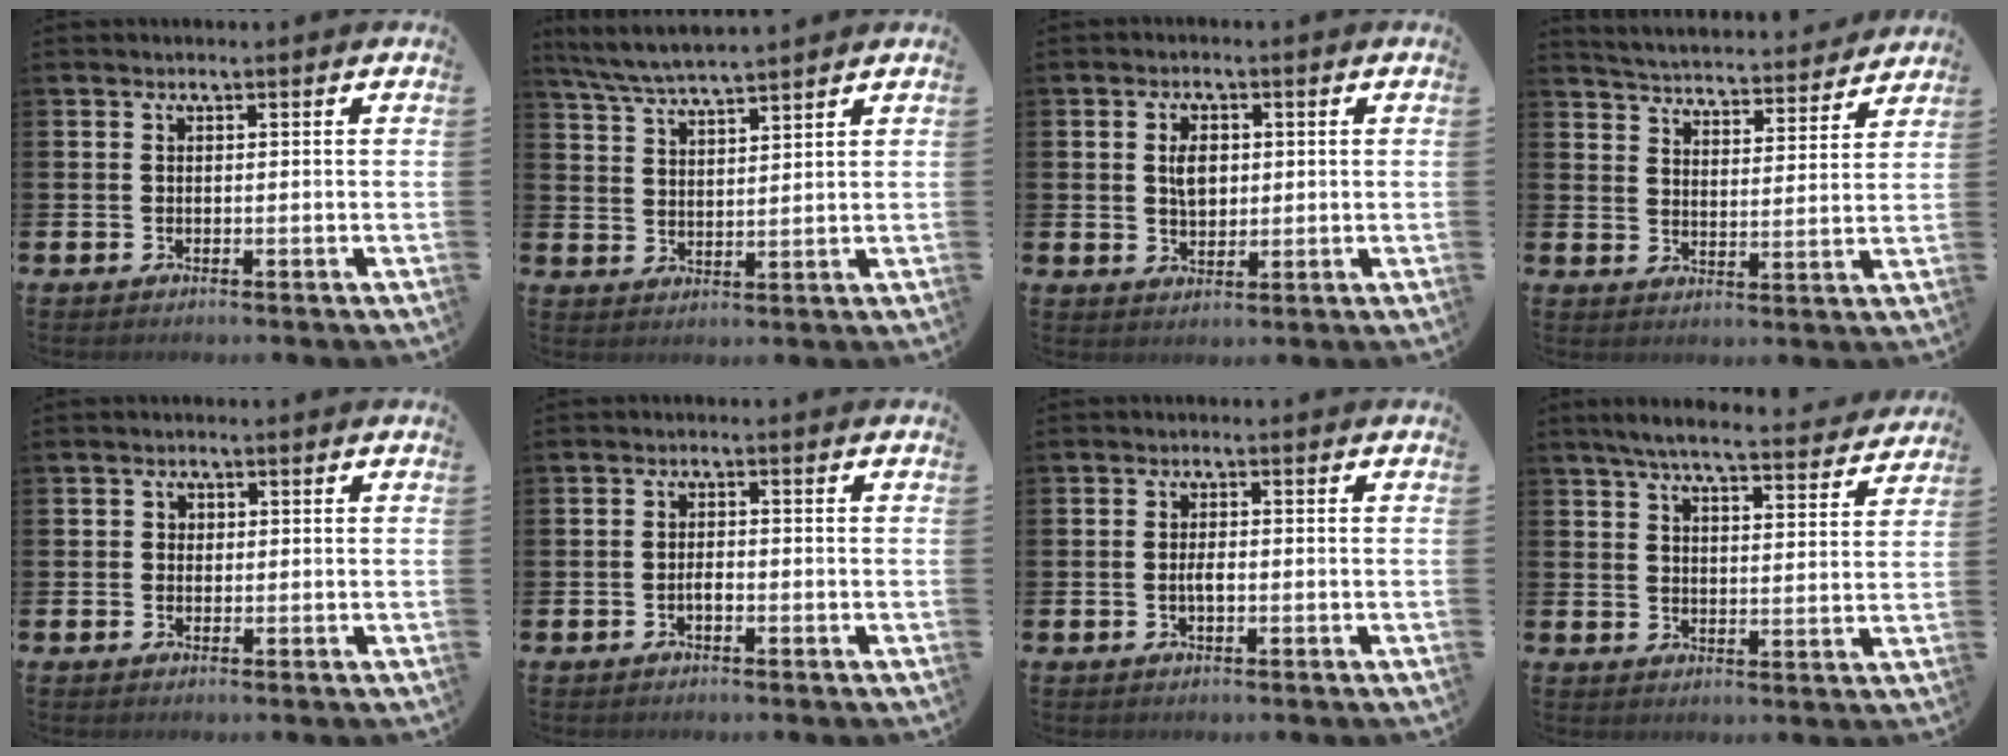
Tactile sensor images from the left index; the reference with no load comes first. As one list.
[{"total": 5.6, "force": [5.4, 0.2, 1.6], "torque": [-0.052, -0.022, 0.098]}, {"total": 3.4, "force": [0.8, 2.1, 2.5], "torque": [-0.036, 0.002, 0.010]}, {"total": 4.8, "force": [4.8, 0.5, 0.1], "torque": [-0.019, -0.046, 0.080]}, {"total": 1.1, "force": [0.2, 1.1, 0.3], "torque": [0.002, 0.004, 0.001]}, {"total": 1.5, "force": [-0.6, 0.7, 1.2], "torque": [-0.022, 0.001, -0.013]}, {"total": 1.8, "force": [-0.3, 0.7, 1.6], "torque": [-0.029, 0.001, -0.007]}, {"total": 6.3, "force": [5.9, 0.4, 2.2], "torque": [-0.052, -0.036, 0.101]}]